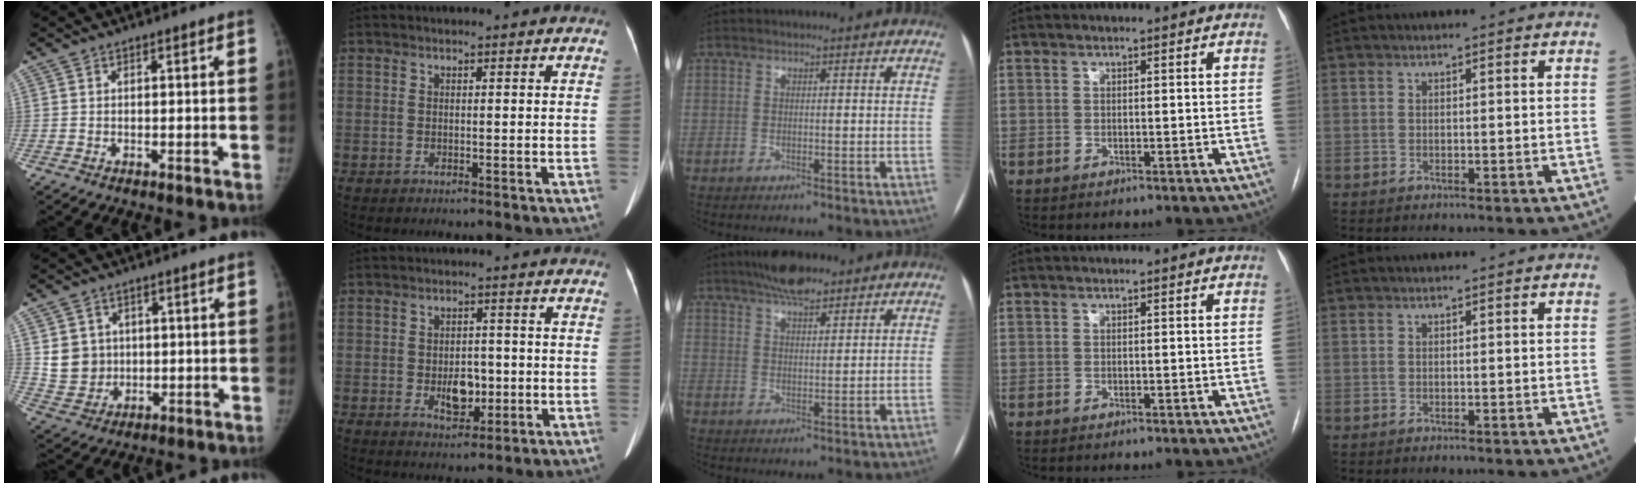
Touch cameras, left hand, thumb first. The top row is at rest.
{"thumb": {"total": 7.0, "force": [1.2, 6.5, 2.4], "torque": [-0.012, -0.008, 0.034]}, "index": {"total": 4.7, "force": [-0.9, 2.9, 3.6], "torque": [-0.057, 0.002, -0.008]}, "middle": {"total": 6.5, "force": [5.2, 1.7, 3.6], "torque": [-0.066, 0.013, 0.088]}}